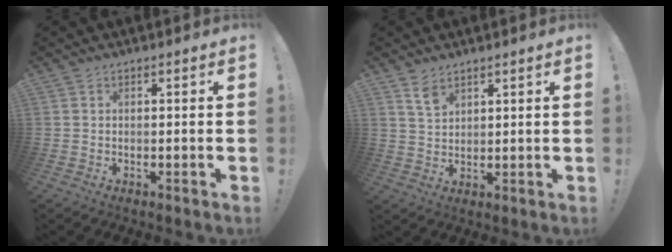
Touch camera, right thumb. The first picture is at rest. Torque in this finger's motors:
{"motor_torque": [0.01, 0.09, 0.09, -0.09, -0.02]}